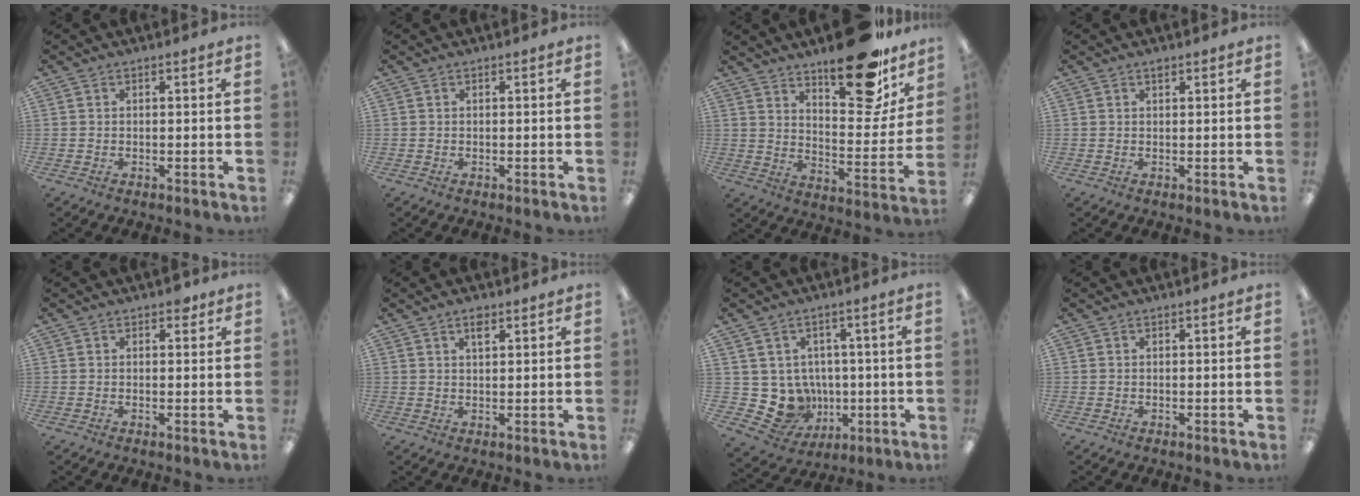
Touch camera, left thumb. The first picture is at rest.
{"total": 0.0}
{"total": 20.1, "force": [15.1, 7.2, 11.2], "torque": [-0.147, -0.104, 0.250]}
{"total": 1.0, "force": [0.8, 0.4, 0.5], "torque": [-0.013, 0.001, 0.014]}
{"total": 2.0, "force": [1.2, 1.2, 1.1], "torque": [-0.008, -0.002, 0.017]}
{"total": 2.9, "force": [1.9, 1.2, 1.9], "torque": [-0.027, -0.003, 0.029]}
{"total": 9.0, "force": [0.0, 8.7, 2.3], "torque": [-0.077, -0.016, 0.014]}
{"total": 0.0}